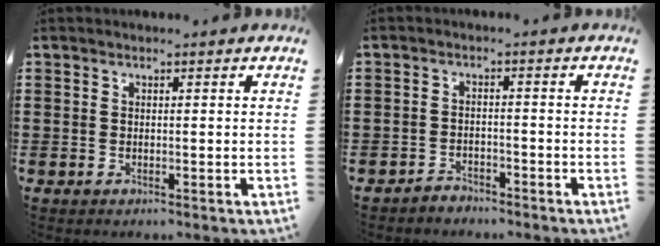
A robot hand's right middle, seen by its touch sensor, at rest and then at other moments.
{"total": 2.3, "force": [-2.3, 0.6, -0.1], "torque": [-0.006, 0.004, -0.050]}